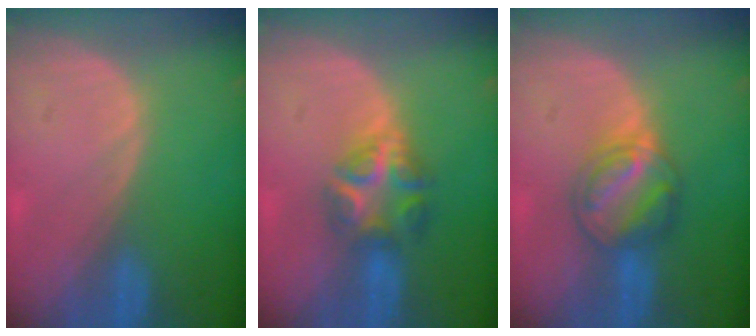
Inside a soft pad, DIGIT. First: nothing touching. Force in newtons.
{"total": 6.0, "press": 5.9, "slide": 0.4}
{"total": 6.1, "press": 6.0, "slide": 0.8}